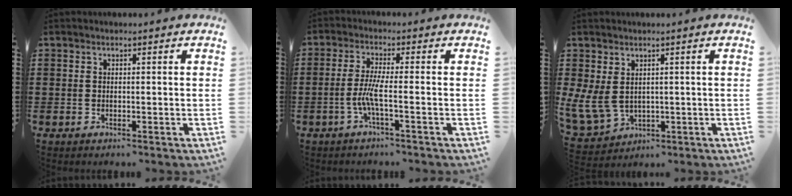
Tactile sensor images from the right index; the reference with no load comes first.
{"total": 4.3, "force": [-1.5, 0.0, 4.0], "torque": [-0.102, -0.015, -0.040]}
{"total": 5.0, "force": [1.3, 3.7, 3.0], "torque": [-0.101, -0.008, 0.022]}